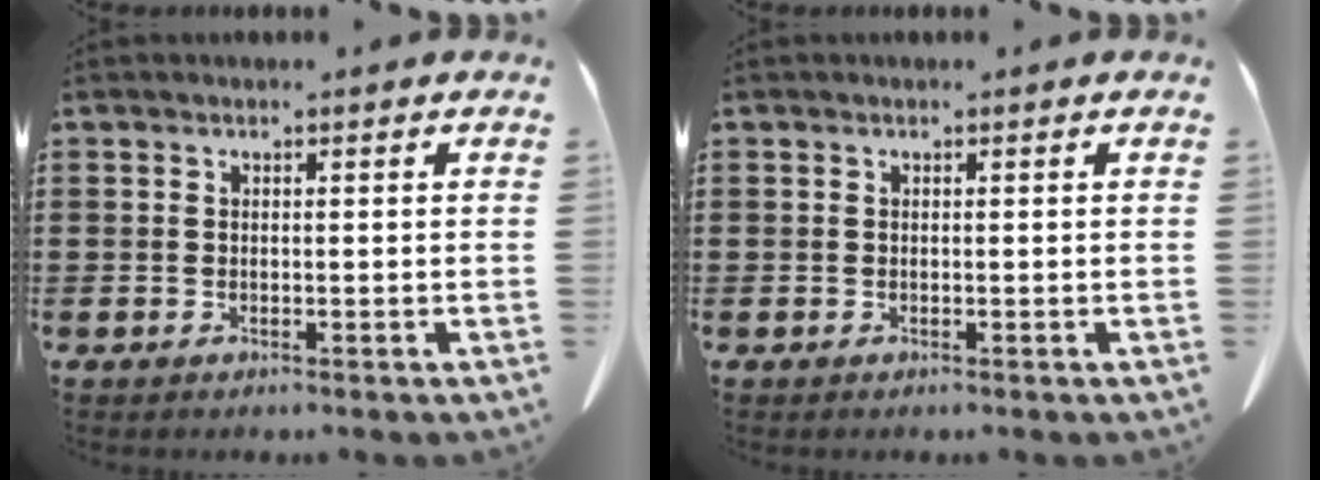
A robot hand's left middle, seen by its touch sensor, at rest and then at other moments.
{"total": 0.0}